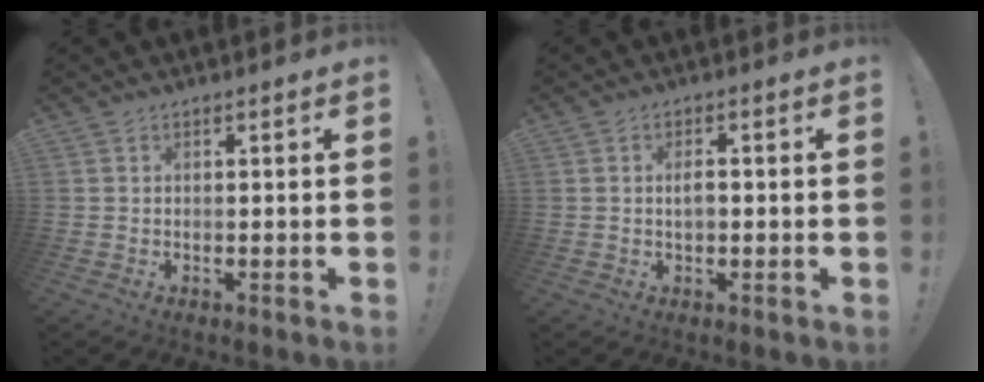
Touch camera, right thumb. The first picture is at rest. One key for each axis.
{"total": 2.3, "fx": 0.0, "fy": 1.2, "fz": 1.9, "tx": -0.029, "ty": 0.003, "tz": -0.001}